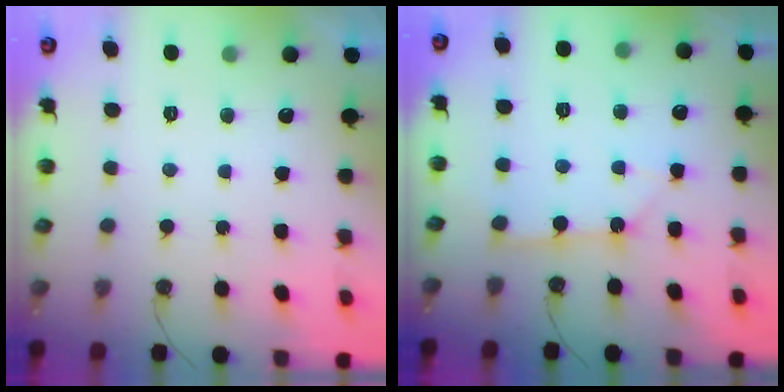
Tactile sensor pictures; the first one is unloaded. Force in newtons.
{"total": 5.8, "press": 5.8, "slide": 0.5}